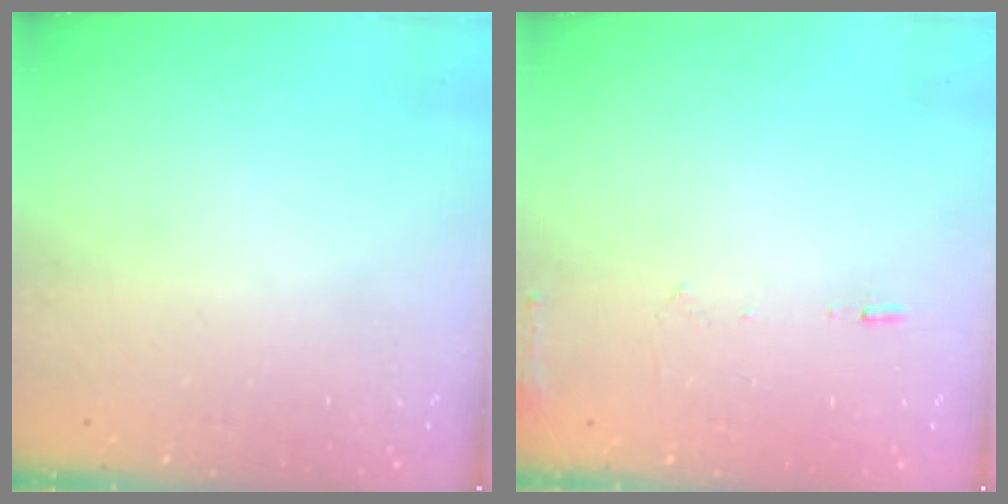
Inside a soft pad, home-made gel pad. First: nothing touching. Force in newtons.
{"total": 6.4, "press": 6.2, "slide": 1.5}